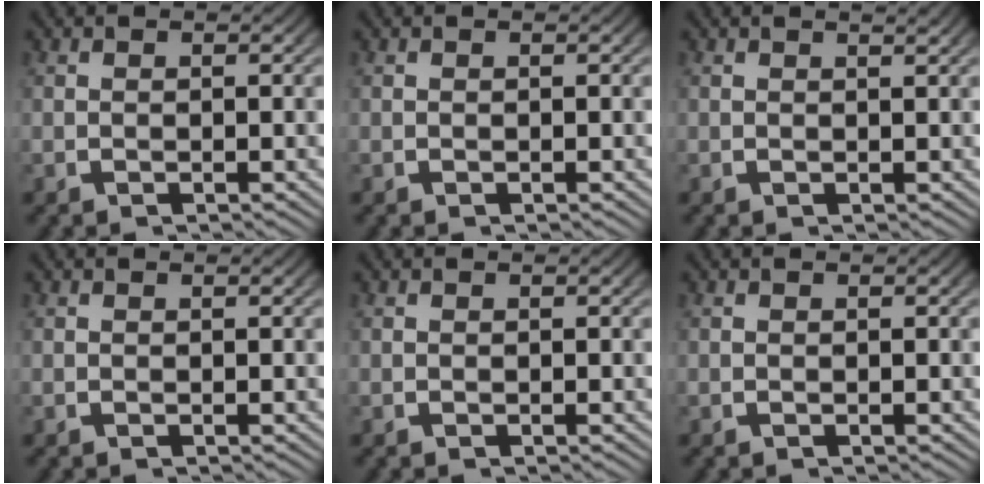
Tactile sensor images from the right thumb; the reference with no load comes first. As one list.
[{"total": 0.0}, {"total": 0.7, "force": [0.6, -0.1, 0.4], "torque": [-0.003, 0.001, 0.009]}, {"total": 0.0}, {"total": 0.0}, {"total": 0.0}]